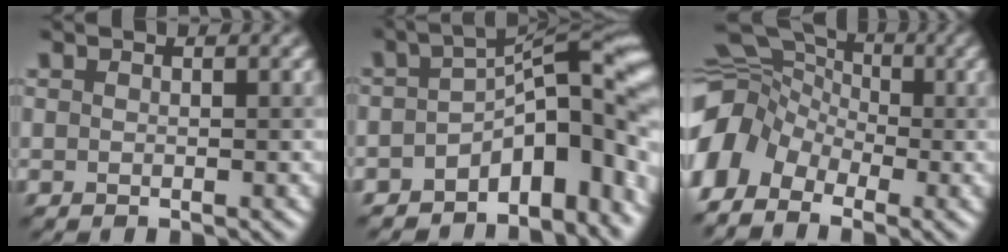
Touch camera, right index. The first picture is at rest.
{"total": 11.0, "force": [-3.8, 5.1, 8.9], "torque": [-0.098, 0.007, -0.067]}
{"total": 8.5, "force": [-2.8, 6.4, 4.9], "torque": [-0.089, -0.003, -0.056]}